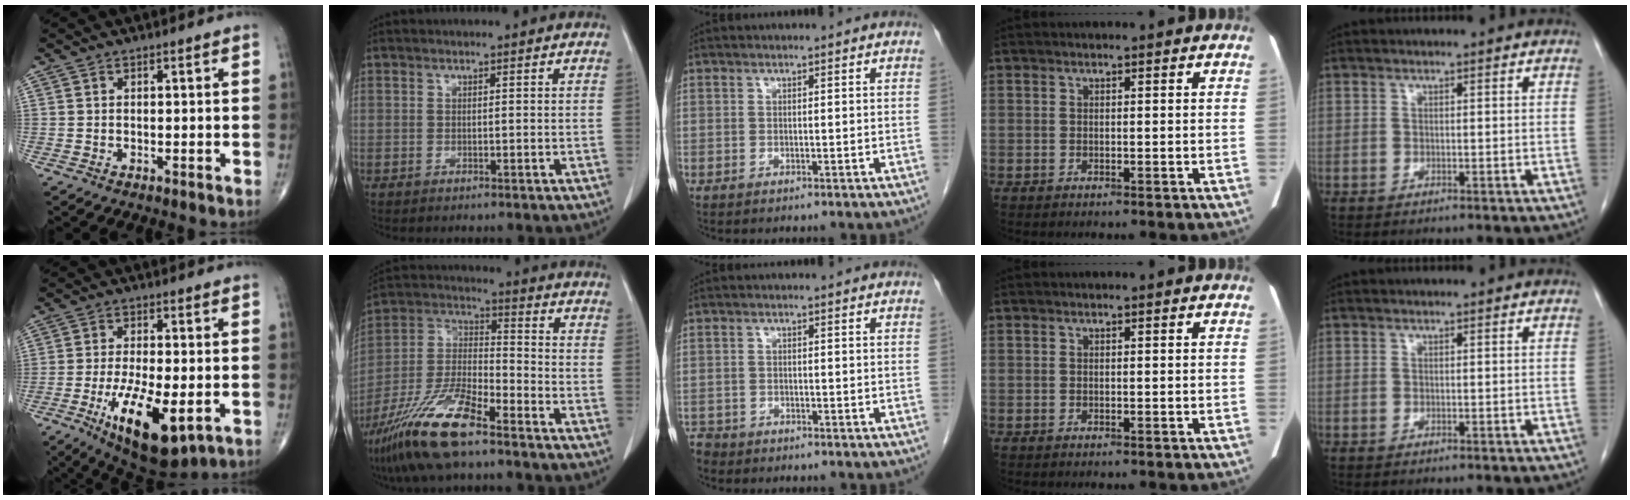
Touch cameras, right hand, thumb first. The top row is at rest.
{"thumb": {"total": 15.2, "force": [-5.2, 5.6, 13.1], "torque": [-0.220, -0.011, -0.071]}, "index": {"total": 14.3, "force": [-10.1, 2.8, 9.8], "torque": [-0.206, -0.010, -0.187]}, "middle": {"total": 2.4, "force": [-2.2, 0.9, 0.1], "torque": [-0.005, -0.004, -0.042]}}